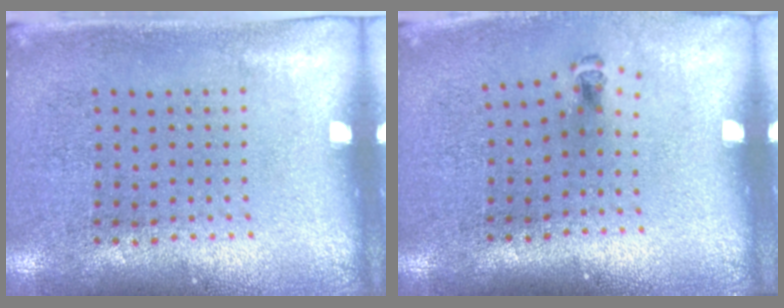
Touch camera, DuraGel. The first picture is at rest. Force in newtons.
{"total": 0.5, "press": 0.3, "slide": 0.4}